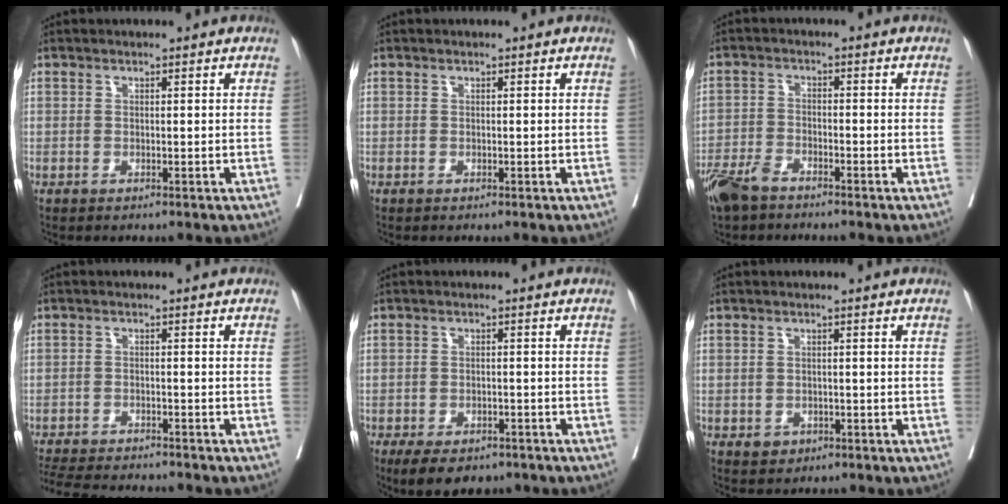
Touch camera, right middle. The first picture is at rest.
{"total": 0.0}
{"total": 6.0, "force": [-4.9, 1.9, 2.9], "torque": [-0.059, -0.009, -0.094]}
{"total": 12.1, "force": [-11.1, 1.6, 4.4], "torque": [-0.072, -0.014, -0.160]}
{"total": 8.4, "force": [-6.3, 3.8, 4.1], "torque": [-0.053, -0.001, -0.090]}
{"total": 1.9, "force": [-1.0, 1.6, 0.6], "torque": [-0.006, 0.004, -0.008]}